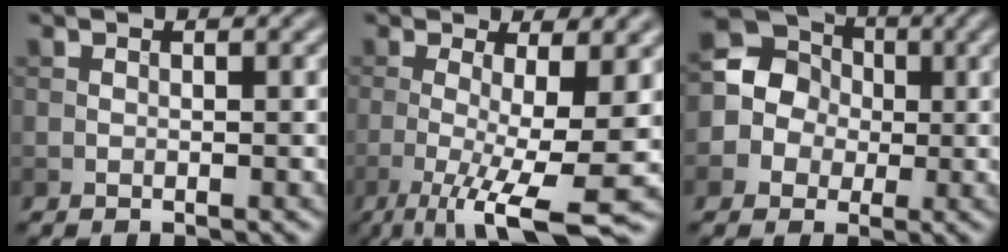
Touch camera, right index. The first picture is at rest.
{"total": 9.2, "force": [-2.0, 2.1, 8.7], "torque": [-0.129, -0.016, -0.027]}
{"total": 11.6, "force": [0.4, 11.1, 3.4], "torque": [-0.095, 0.033, -0.024]}